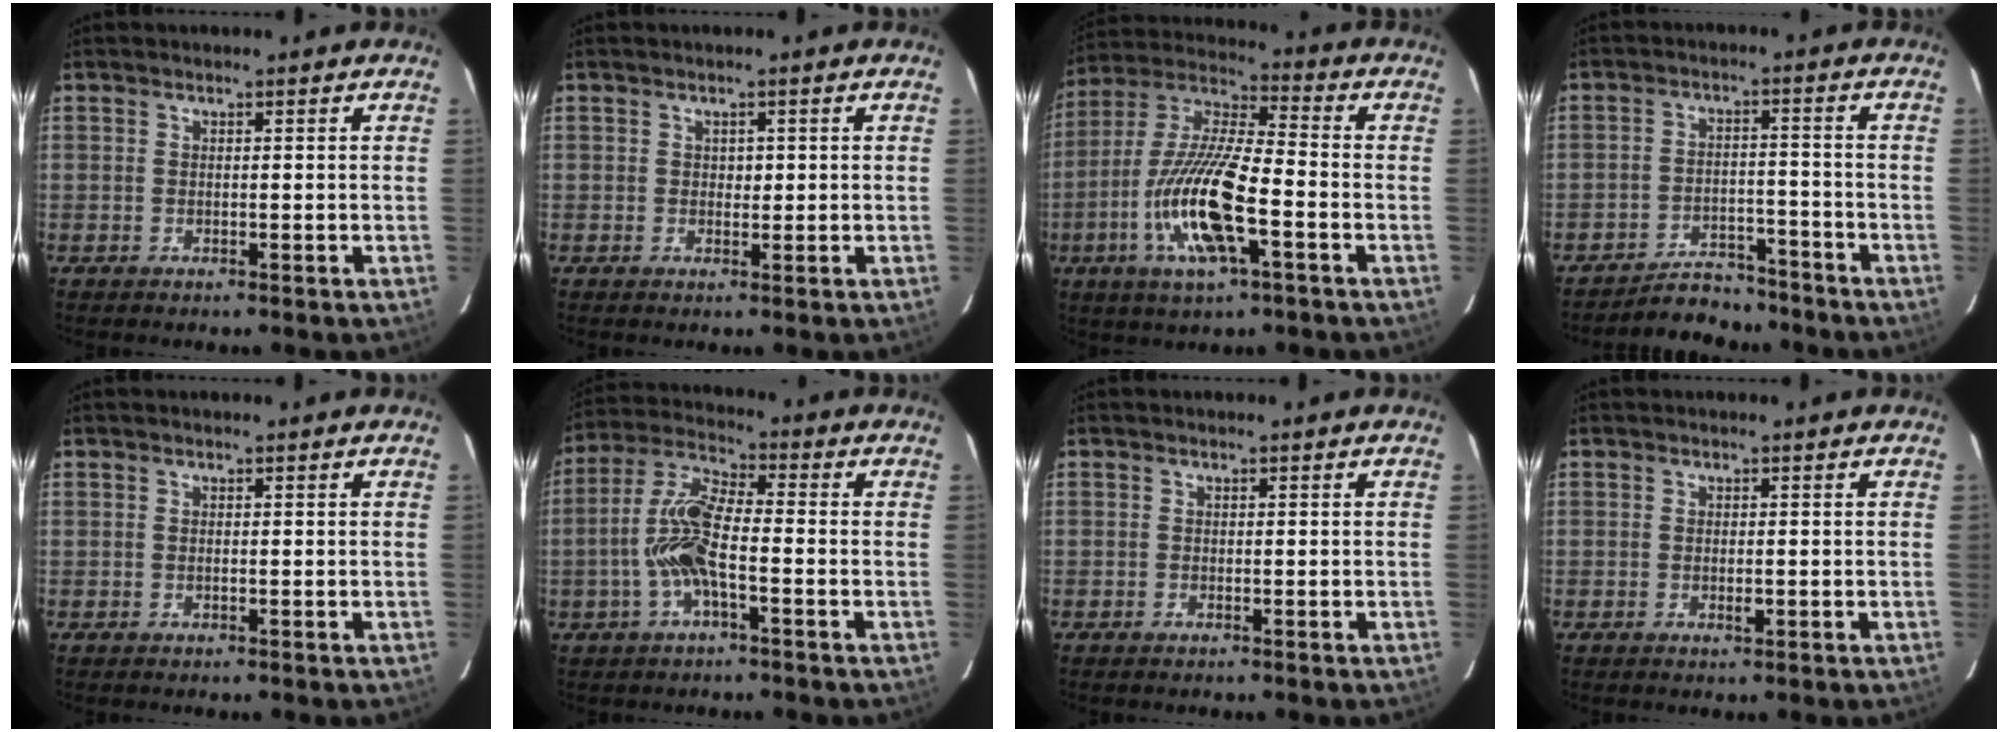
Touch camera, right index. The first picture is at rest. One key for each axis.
{"total": 0.9, "fx": 0.2, "fy": 0.6, "fz": 0.5, "tx": -0.005, "ty": 0.001, "tz": 0.002}
{"total": 16.1, "fx": -5.2, "fy": 3.0, "fz": 14.9, "tx": -0.309, "ty": -0.008, "tz": -0.095}
{"total": 6.6, "fx": -6.3, "fy": 2.0, "fz": 0.3, "tx": -0.003, "ty": 0.008, "tz": -0.103}
{"total": 0.0}
{"total": 9.5, "fx": -2.2, "fy": 2.5, "fz": 8.9, "tx": -0.199, "ty": 0.013, "tz": -0.046}
{"total": 0.0}
{"total": 1.2, "fx": -0.3, "fy": 0.4, "fz": 1.1, "tx": -0.020, "ty": -0.001, "tz": -0.003}